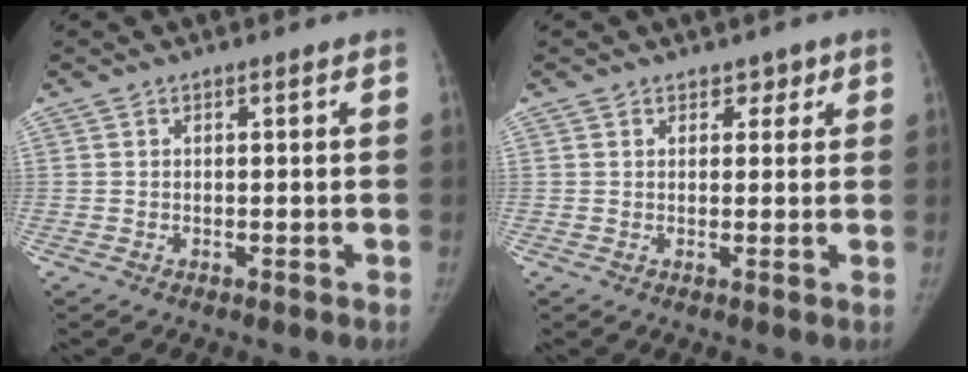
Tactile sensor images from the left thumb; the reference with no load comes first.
{"total": 2.3, "force": [1.5, 1.6, 0.6], "torque": [0.017, -0.006, 0.015]}